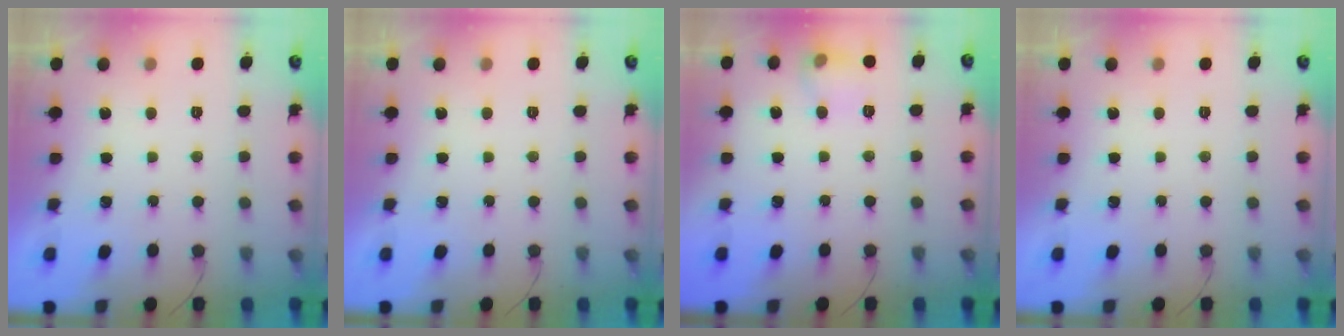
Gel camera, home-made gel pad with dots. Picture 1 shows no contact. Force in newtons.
{"total": 0.0}
{"total": 7.3, "press": 7.2, "slide": 1.2}
{"total": 0.0}